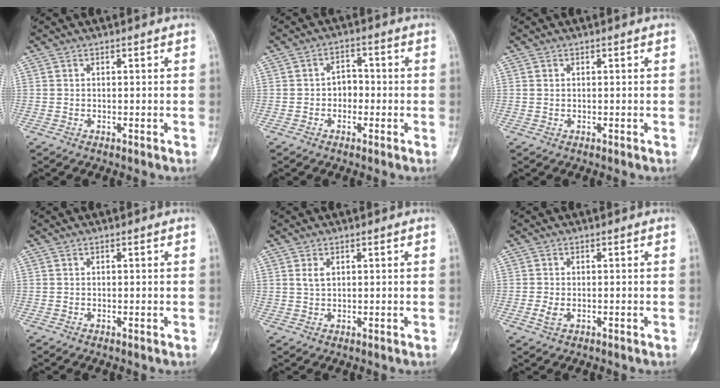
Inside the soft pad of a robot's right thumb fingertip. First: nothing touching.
{"total": 3.8, "force": [-0.6, 3.0, 2.3], "torque": [-0.010, 0.019, -0.019]}
{"total": 0.5, "force": [0.2, 0.4, 0.2], "torque": [0.000, 0.002, 0.005]}
{"total": 0.0}
{"total": 1.9, "force": [0.8, 1.1, 1.2], "torque": [-0.020, 0.004, 0.020]}
{"total": 2.3, "force": [-0.6, 1.4, 1.7], "torque": [-0.038, 0.001, -0.012]}